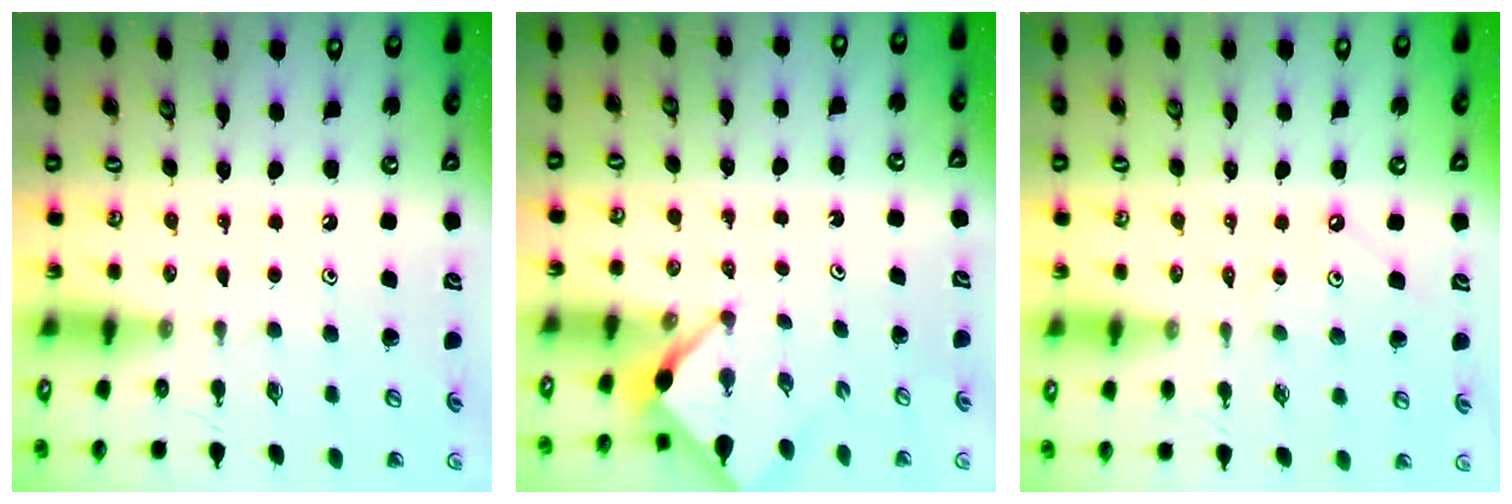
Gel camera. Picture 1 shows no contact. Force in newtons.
{"total": 2.5, "press": 2.5, "slide": 0.3}
{"total": 2.9, "press": 2.9, "slide": 0.5}